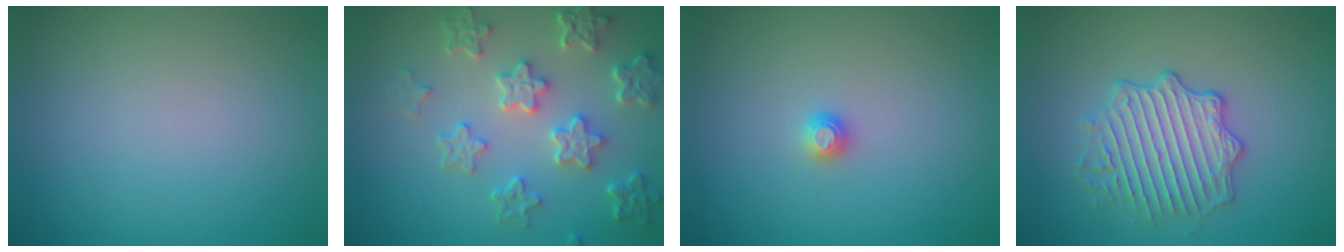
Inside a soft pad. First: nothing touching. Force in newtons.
{"total": 5.5, "press": 4.4, "slide": 3.3}
{"total": 1.0, "press": 1.0, "slide": 0.1}
{"total": 4.0, "press": 3.7, "slide": 1.5}